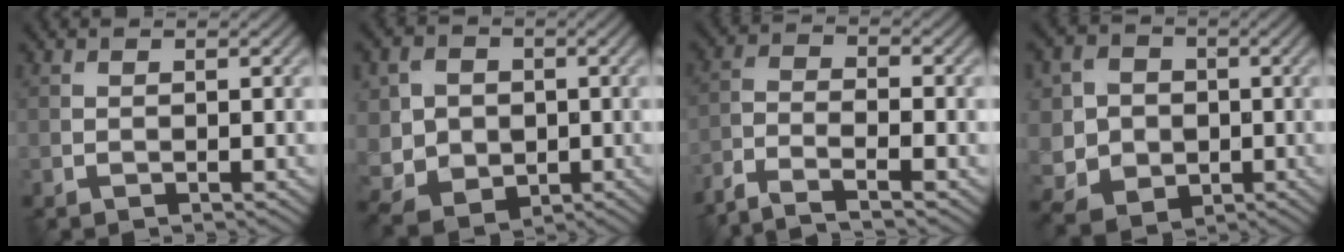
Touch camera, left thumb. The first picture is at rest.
{"total": 7.2, "force": [0.0, 6.5, 3.0], "torque": [-0.096, -0.017, -0.006]}
{"total": 6.0, "force": [-4.7, 1.2, 3.5], "torque": [-0.070, -0.005, -0.101]}
{"total": 7.6, "force": [-0.2, 7.2, 2.6], "torque": [-0.092, -0.017, -0.016]}